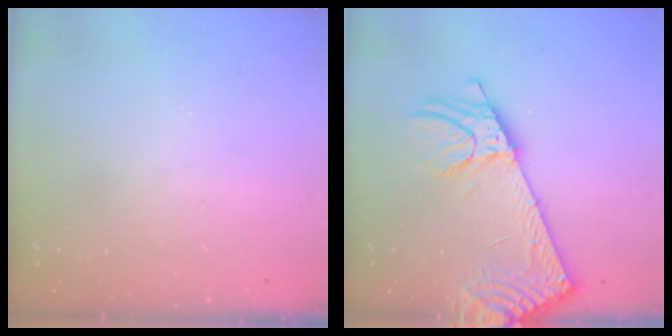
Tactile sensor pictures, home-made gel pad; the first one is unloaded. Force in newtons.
{"total": 12.2, "press": 11.9, "slide": 2.3}